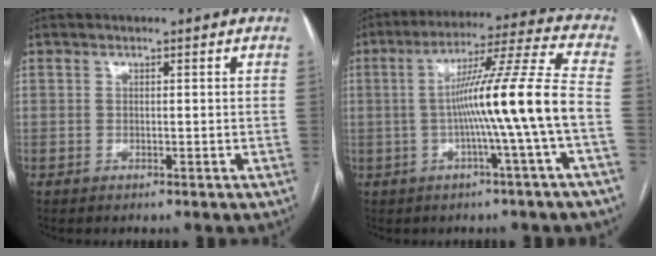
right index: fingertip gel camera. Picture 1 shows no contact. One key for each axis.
{"total": 13.7, "fx": -2.4, "fy": -2.5, "fz": 13.3, "tx": -0.217, "ty": 0.008, "tz": -0.043}